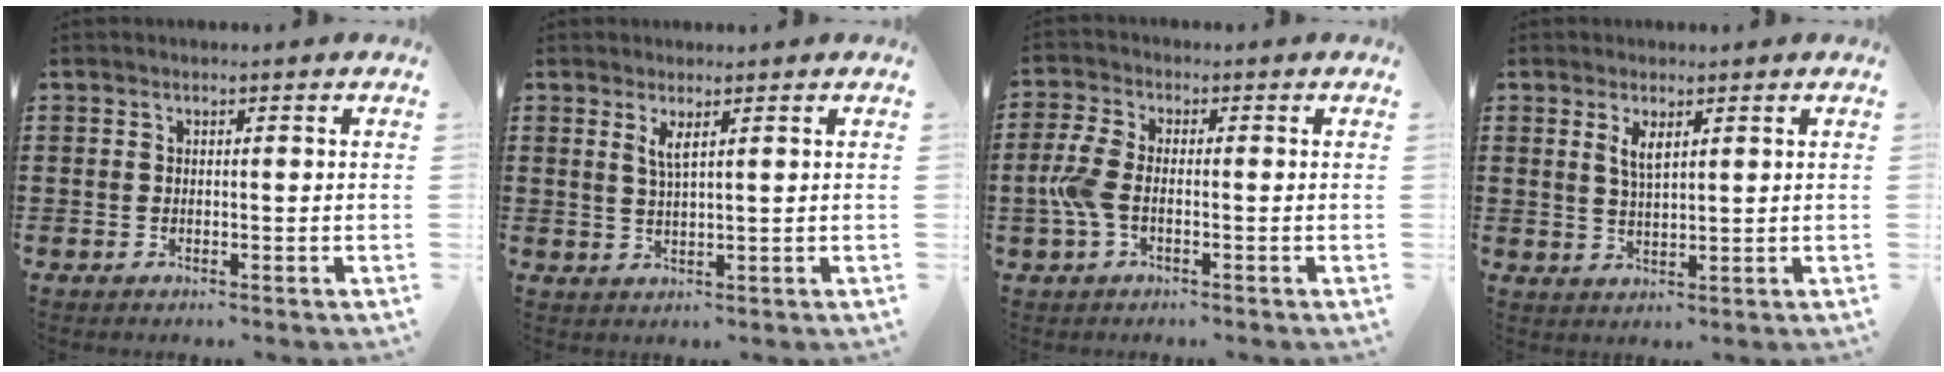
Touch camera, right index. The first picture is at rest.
{"total": 2.4, "force": [1.3, 0.4, 2.0], "torque": [-0.042, 0.001, 0.022]}
{"total": 5.0, "force": [-1.2, 2.3, 4.3], "torque": [-0.110, -0.005, -0.029]}
{"total": 2.9, "force": [1.5, 1.0, 2.4], "torque": [-0.050, 0.004, 0.025]}